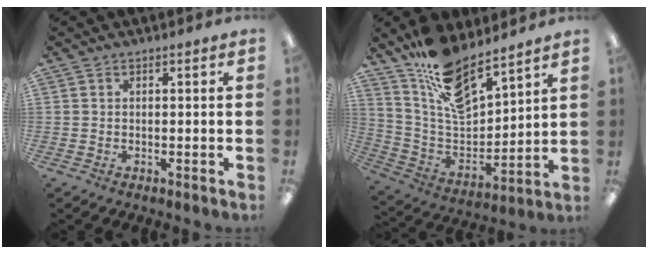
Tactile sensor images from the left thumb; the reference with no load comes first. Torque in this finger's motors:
{"motor_torque": [0.91, 0.32, 1.36, -1.41, 0.14]}